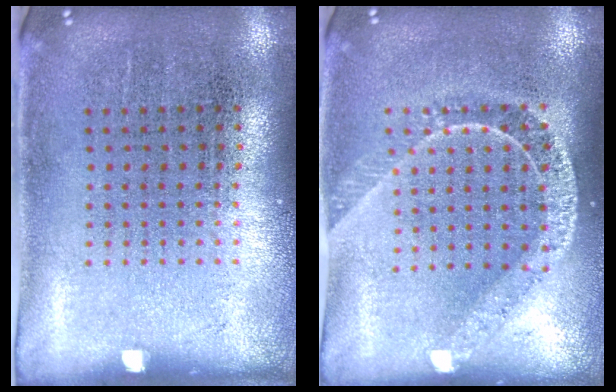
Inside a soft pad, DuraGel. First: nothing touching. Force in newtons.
{"total": 1.7, "press": 1.4, "slide": 1.0}